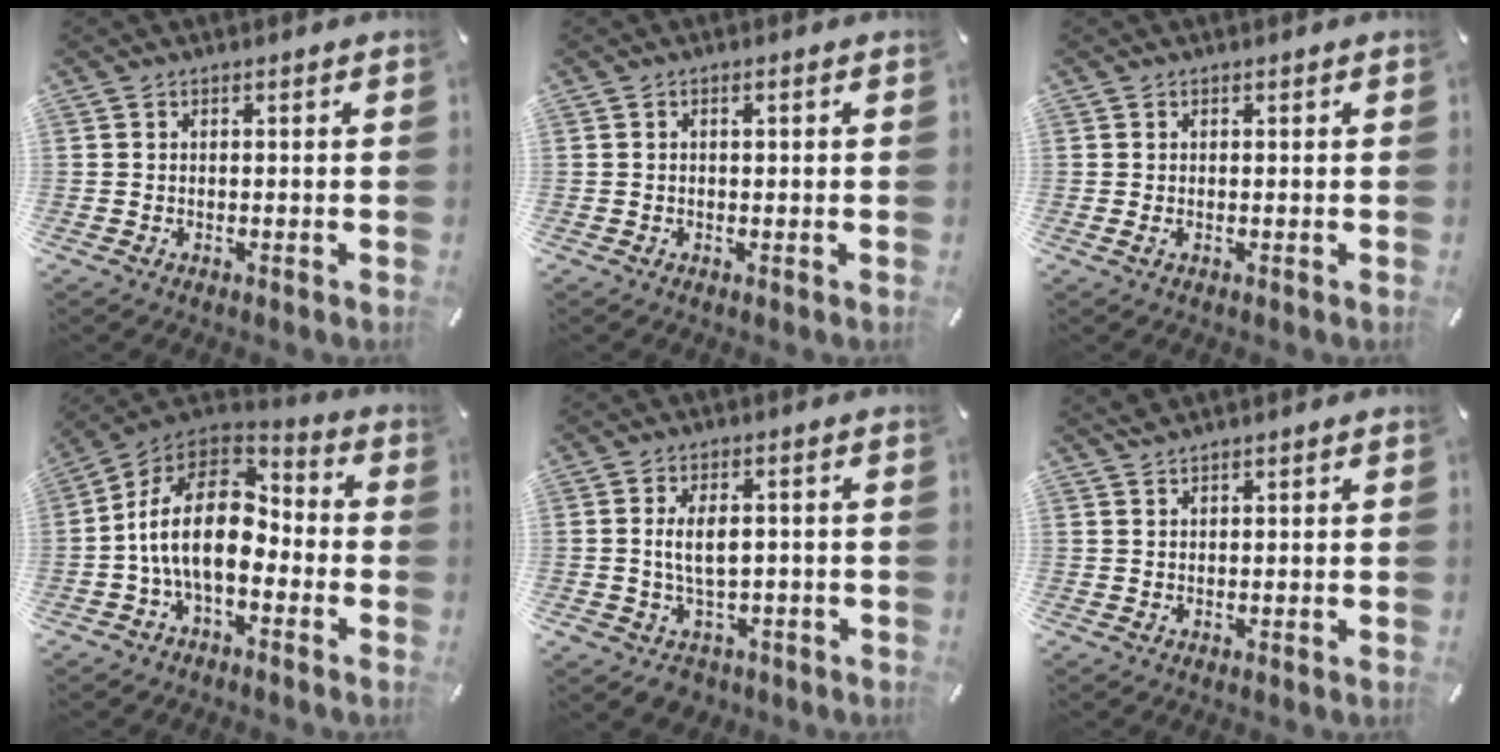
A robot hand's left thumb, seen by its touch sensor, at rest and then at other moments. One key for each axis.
{"total": 0.7, "fx": 0.2, "fy": 0.3, "fz": 0.7, "tx": -0.005, "ty": -0.002, "tz": 0.001}
{"total": 0.6, "fx": 0.3, "fy": 0.3, "fz": 0.5, "tx": -0.003, "ty": -0.002, "tz": 0.002}
{"total": 18.2, "fx": -2.7, "fy": 10.5, "fz": 14.6, "tx": -0.289, "ty": 0.025, "tz": -0.046}
{"total": 7.7, "fx": -0.5, "fy": 5.2, "fz": 5.8, "tx": -0.085, "ty": 0.005, "tz": -0.009}
{"total": 1.1, "fx": 1.1, "fy": -0.1, "fz": 0.0, "tx": -0.001, "ty": -0.002, "tz": 0.021}